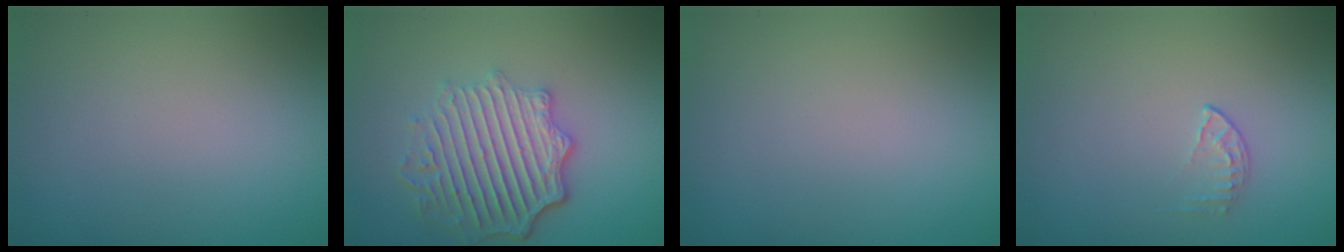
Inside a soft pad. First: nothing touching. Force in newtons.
{"total": 5.9, "press": 4.6, "slide": 3.8}
{"total": 0.0}
{"total": 0.8, "press": 0.6, "slide": 0.6}